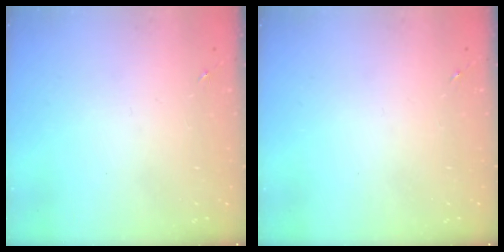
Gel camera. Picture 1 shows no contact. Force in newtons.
{"total": 0.0}